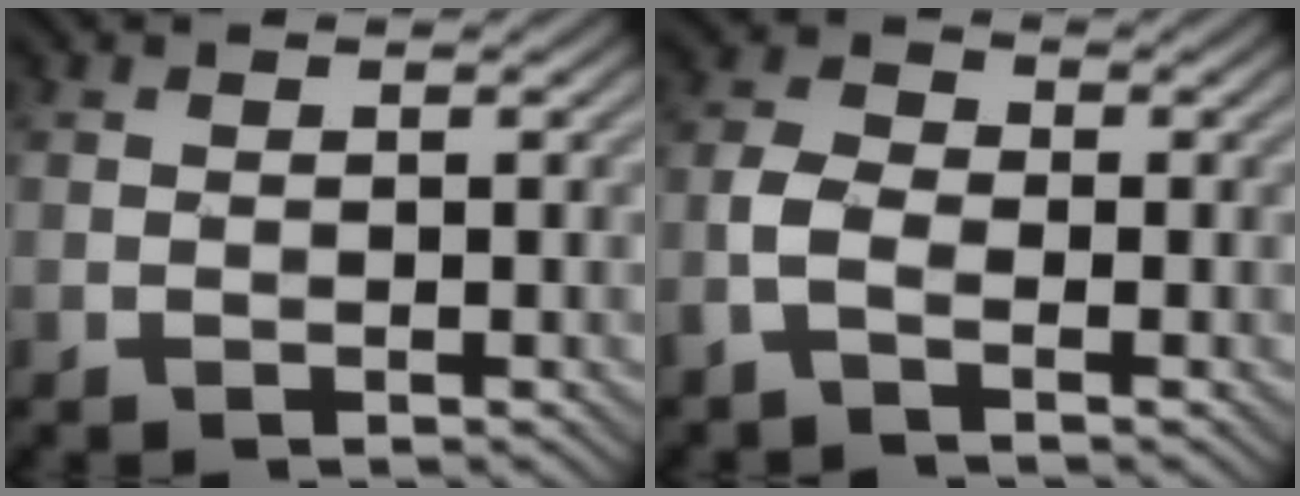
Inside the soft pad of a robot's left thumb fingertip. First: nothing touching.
{"total": 3.7, "force": [-1.8, 1.9, 2.6], "torque": [-0.069, 0.009, -0.047]}